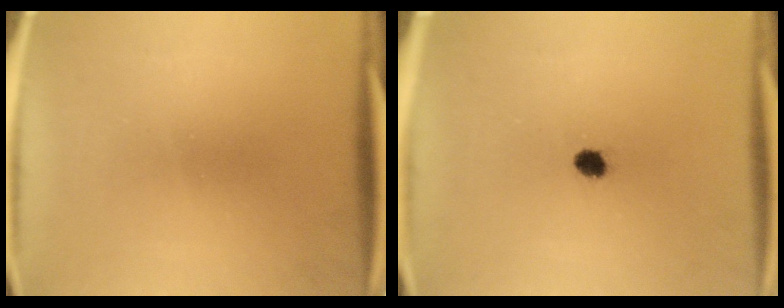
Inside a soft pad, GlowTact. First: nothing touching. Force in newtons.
{"total": 2.4}